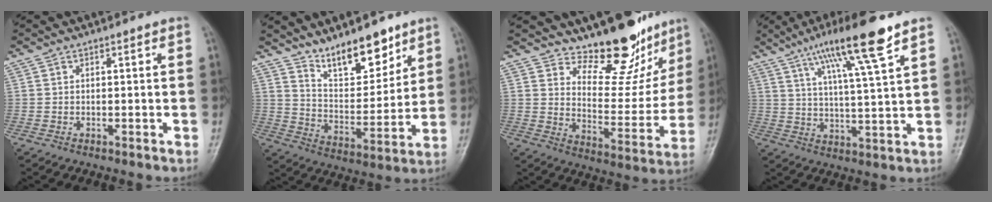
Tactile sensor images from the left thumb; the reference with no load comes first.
{"total": 12.4, "force": [9.5, 4.9, 6.4], "torque": [-0.070, -0.073, 0.173]}
{"total": 15.0, "force": [13.0, 5.8, 4.8], "torque": [-0.015, -0.111, 0.185]}
{"total": 13.1, "force": [8.0, 0.7, 10.2], "torque": [-0.181, -0.025, 0.140]}